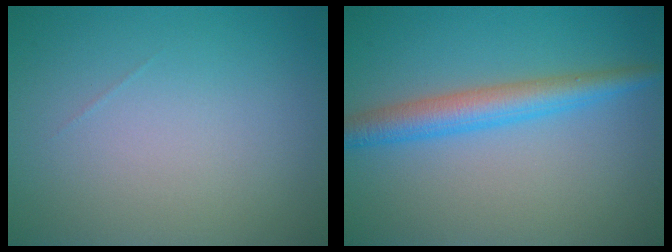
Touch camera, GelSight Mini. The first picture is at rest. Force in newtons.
{"total": 4.0, "press": 4.0, "slide": 0.2}